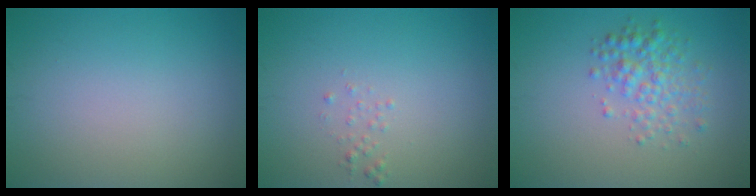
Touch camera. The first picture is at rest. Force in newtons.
{"total": 0.7, "press": 0.6, "slide": 0.1}
{"total": 3.0, "press": 3.0, "slide": 0.1}